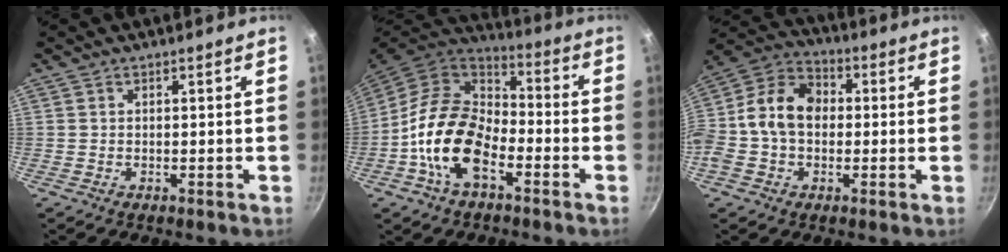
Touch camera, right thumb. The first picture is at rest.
{"total": 16.7, "force": [-5.6, 10.0, 12.2], "torque": [-0.198, 0.040, -0.120]}
{"total": 13.4, "force": [-0.3, 10.0, 8.9], "torque": [-0.132, 0.037, -0.030]}